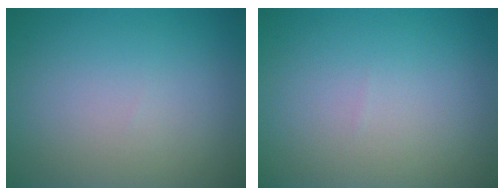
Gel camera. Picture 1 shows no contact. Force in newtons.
{"total": 0.0}